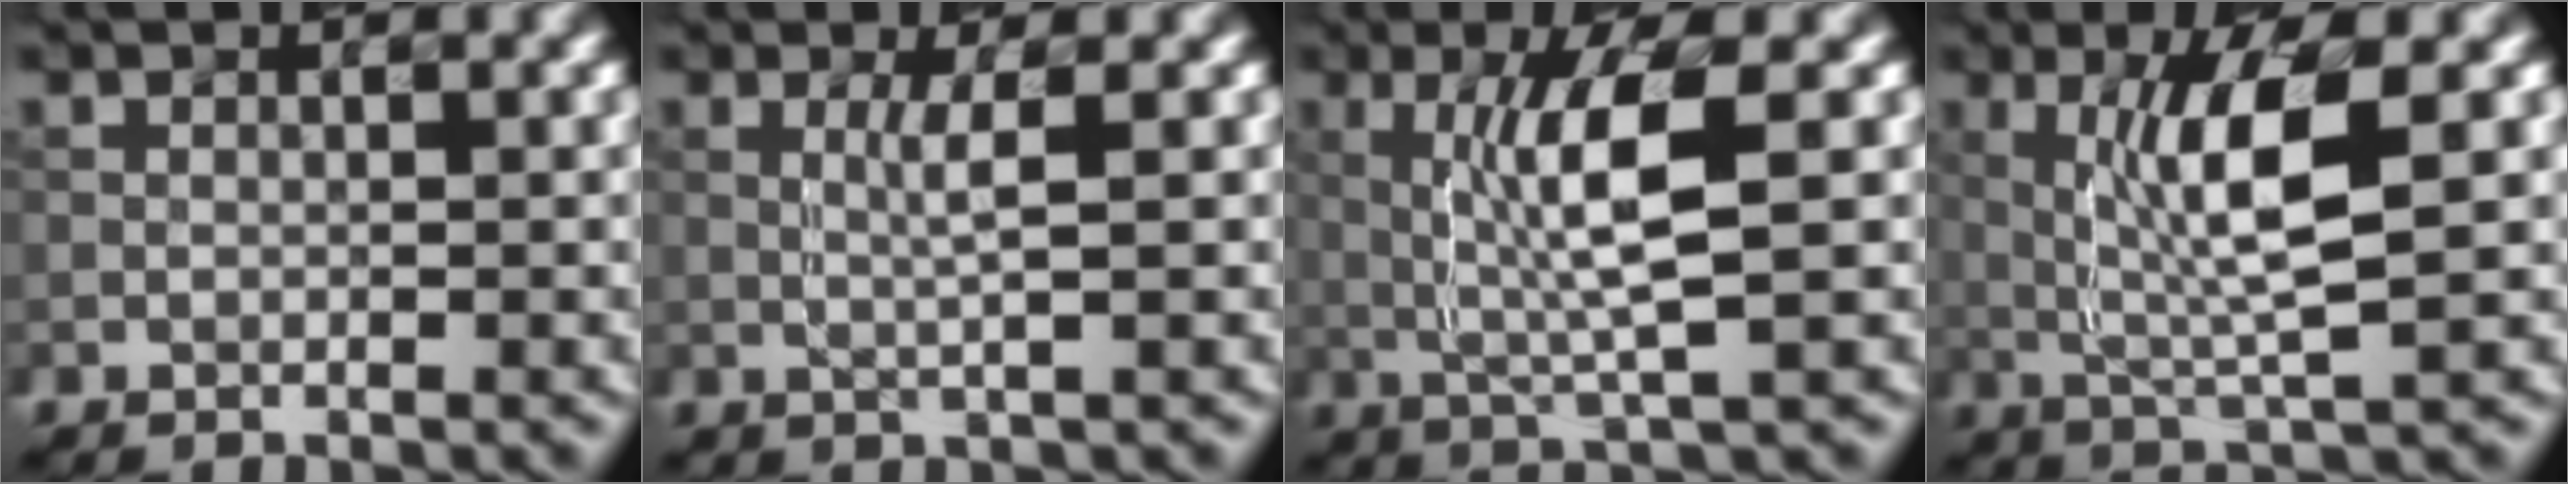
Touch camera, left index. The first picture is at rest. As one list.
[{"total": 1.7, "force": [0.2, 0.0, 1.7], "torque": [-0.039, 0.002, 0.010]}, {"total": 5.2, "force": [0.5, 0.4, 5.1], "torque": [-0.112, 0.005, 0.025]}, {"total": 5.8, "force": [1.0, 0.8, 5.6], "torque": [-0.117, 0.002, 0.032]}]